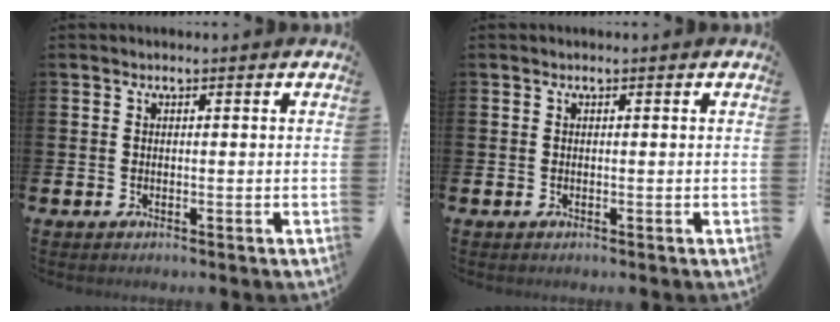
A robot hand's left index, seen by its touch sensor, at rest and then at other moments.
{"total": 0.0}